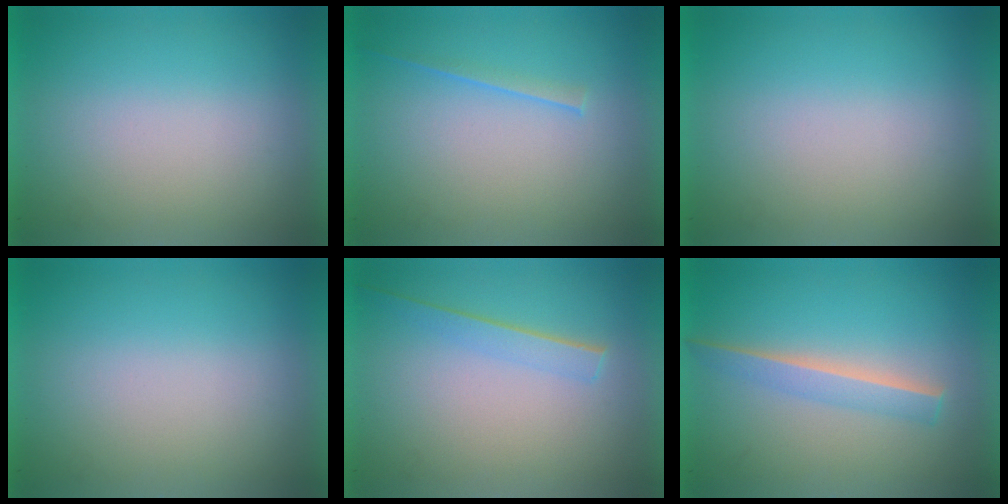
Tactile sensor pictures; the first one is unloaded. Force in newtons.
{"total": 1.7}
{"total": 0.0}
{"total": 0.0}
{"total": 1.6}
{"total": 2.4}